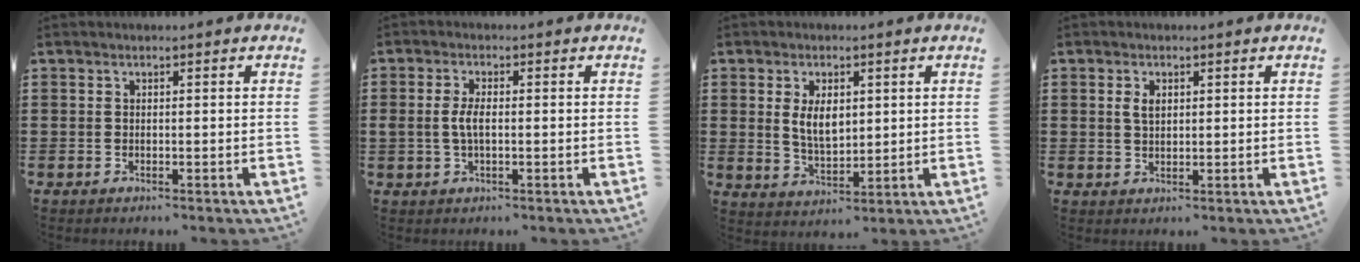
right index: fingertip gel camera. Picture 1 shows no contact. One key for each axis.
{"total": 3.3, "fx": -0.2, "fy": 1.3, "fz": 3.0, "tx": -0.072, "ty": -0.003, "tz": -0.009}
{"total": 5.3, "fx": 1.1, "fy": 2.9, "fz": 4.3, "tx": -0.083, "ty": 0.005, "tz": 0.017}
{"total": 2.2, "fx": 0.7, "fy": 1.2, "fz": 1.7, "tx": -0.038, "ty": 0.005, "tz": 0.011}